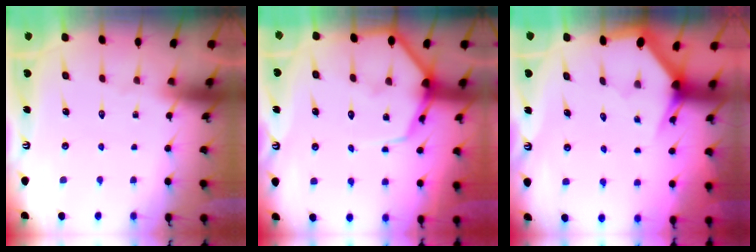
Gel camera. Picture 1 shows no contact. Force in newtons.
{"total": 9.1, "press": 9.1, "slide": 0.7}
{"total": 3.0, "press": 3.0, "slide": 0.0}